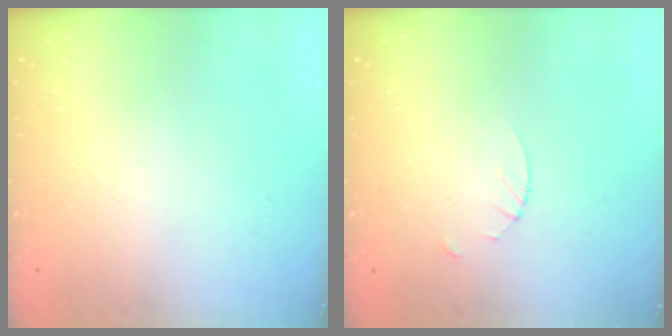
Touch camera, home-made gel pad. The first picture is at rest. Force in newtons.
{"total": 2.7, "press": 2.7, "slide": 0.3}